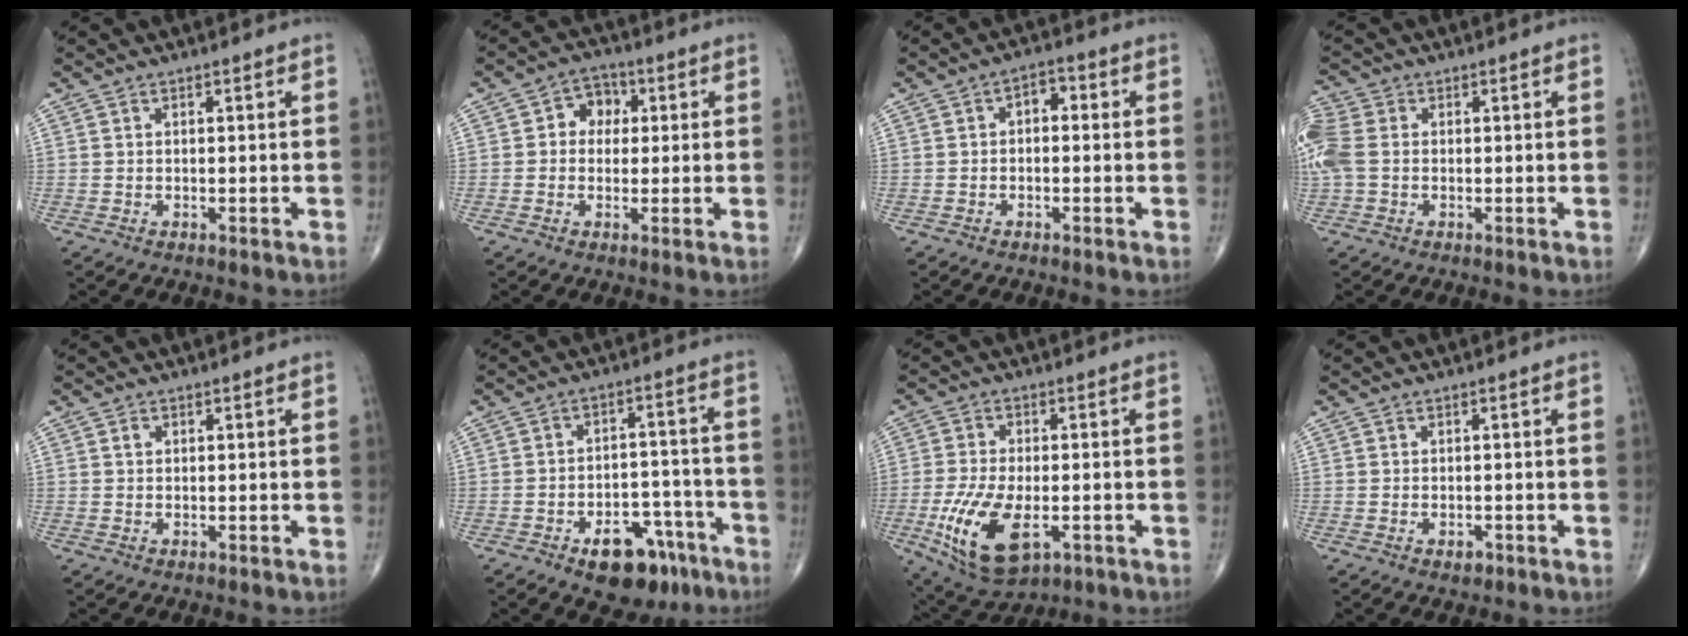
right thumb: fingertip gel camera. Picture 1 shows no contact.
{"total": 5.5, "force": [0.9, 4.6, 2.9], "torque": [-0.011, 0.012, 0.004]}
{"total": 3.3, "force": [0.0, 2.1, 2.5], "torque": [-0.017, 0.015, -0.011]}
{"total": 6.6, "force": [0.0, 4.8, 4.6], "torque": [-0.138, 0.014, -0.003]}
{"total": 0.9, "force": [0.3, 0.8, 0.5], "torque": [-0.007, 0.002, 0.005]}
{"total": 12.1, "force": [-7.3, 6.7, 7.0], "torque": [-0.061, 0.056, -0.099]}
{"total": 14.0, "force": [-4.3, 7.0, 11.3], "torque": [-0.220, -0.003, -0.063]}
{"total": 1.3, "force": [-0.6, 0.9, 0.8], "torque": [-0.010, 0.000, -0.007]}